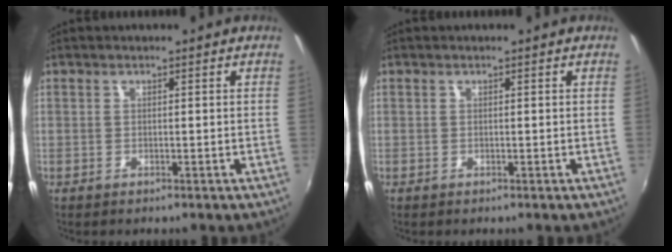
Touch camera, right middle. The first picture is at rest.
{"total": 0.0}